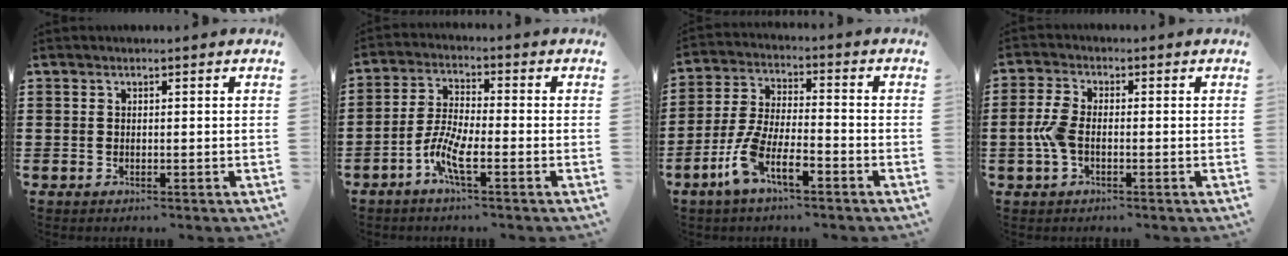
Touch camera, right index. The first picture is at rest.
{"total": 6.0, "force": [-3.2, 1.2, 4.9], "torque": [-0.121, -0.013, -0.066]}
{"total": 8.1, "force": [-4.8, 2.0, 6.2], "torque": [-0.156, -0.014, -0.099]}
{"total": 4.3, "force": [-0.9, 2.1, 3.6], "torque": [-0.093, -0.005, -0.023]}